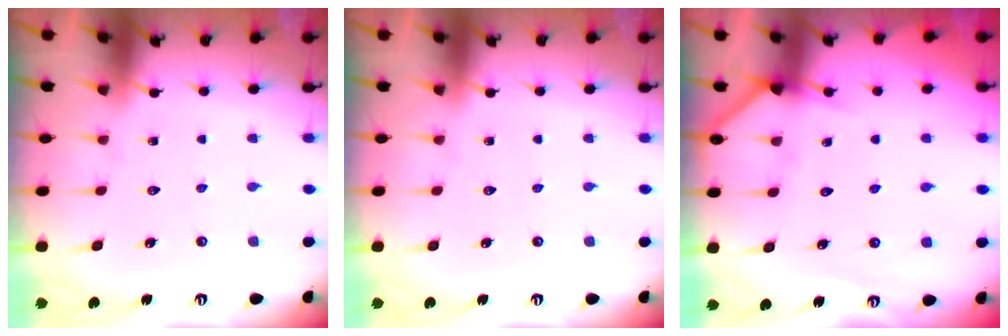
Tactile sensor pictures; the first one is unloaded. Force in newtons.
{"total": 0.0}
{"total": 4.5, "press": 4.5, "slide": 0.3}